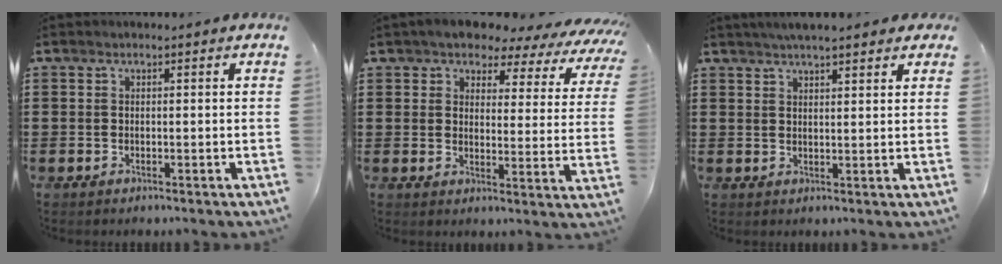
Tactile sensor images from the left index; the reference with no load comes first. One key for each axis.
{"total": 4.6, "fx": 4.2, "fy": 1.4, "fz": 1.1, "tx": -0.041, "ty": -0.024, "tz": 0.066}
{"total": 3.5, "fx": 3.1, "fy": 0.3, "fz": 1.7, "tx": -0.039, "ty": 0.005, "tz": 0.056}